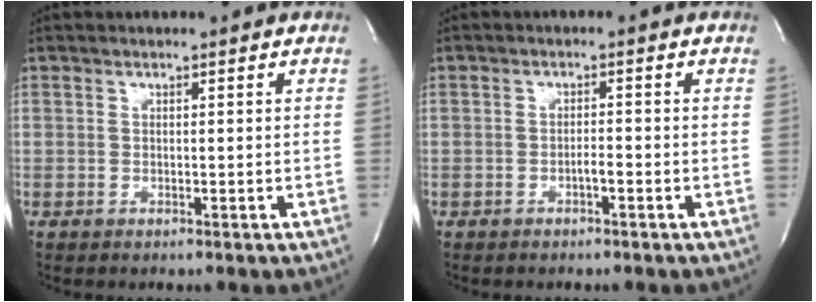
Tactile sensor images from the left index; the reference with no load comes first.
{"total": 1.3, "force": [-0.7, 0.1, 1.0], "torque": [-0.018, 0.002, -0.014]}